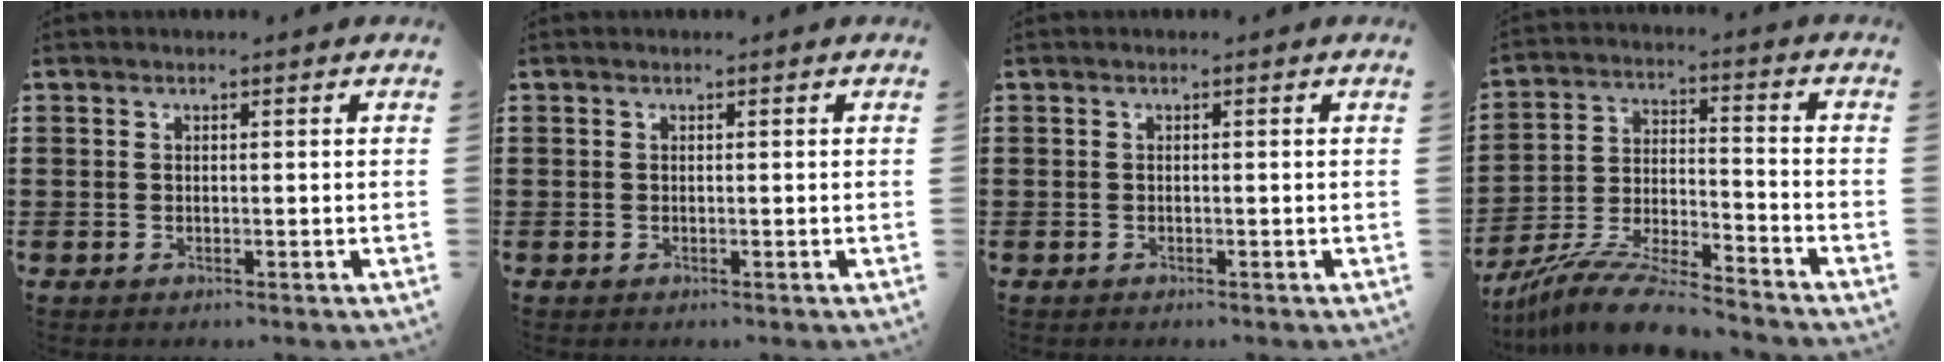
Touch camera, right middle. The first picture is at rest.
{"total": 0.0}
{"total": 0.0}
{"total": 10.6, "force": [-9.7, 0.7, 4.2], "torque": [-0.081, 0.019, -0.192]}